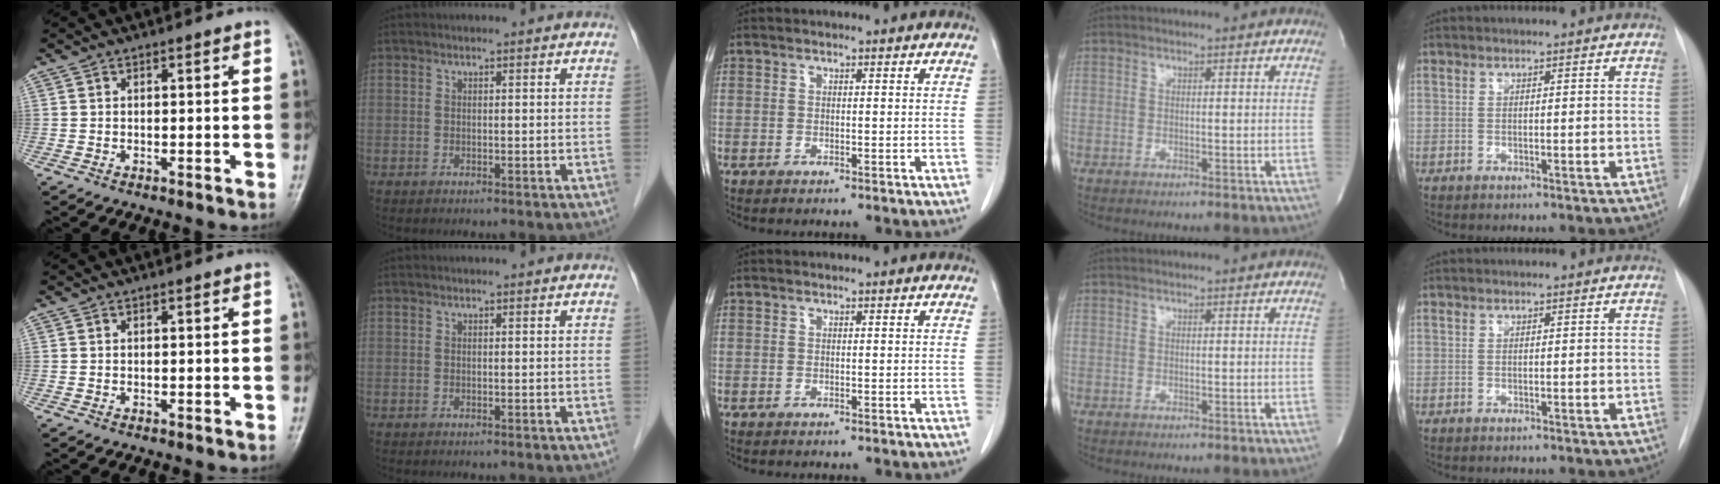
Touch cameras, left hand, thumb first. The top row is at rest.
{}